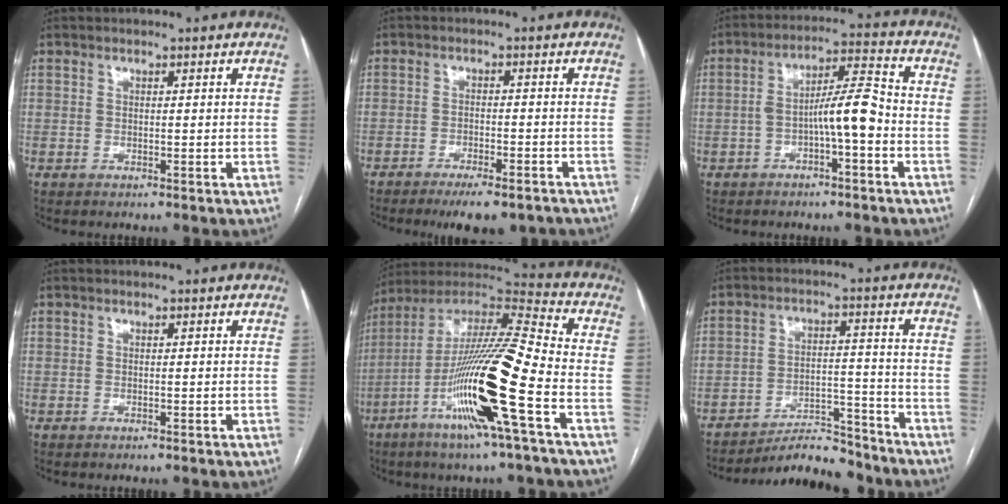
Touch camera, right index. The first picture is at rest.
{"total": 8.5, "force": [-7.0, 2.2, 4.4], "torque": [-0.049, -0.003, -0.097]}
{"total": 7.7, "force": [-2.4, 0.8, 7.3], "torque": [-0.124, 0.027, -0.040]}
{"total": 0.0}
{"total": 21.1, "force": [-7.5, -0.1, 19.7], "torque": [-0.390, -0.023, -0.148]}
{"total": 10.0, "force": [-9.8, 1.5, 1.5], "torque": [-0.017, 0.023, -0.159]}